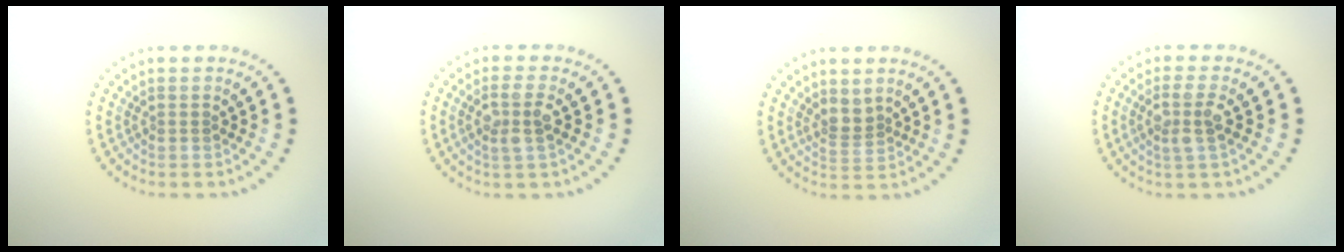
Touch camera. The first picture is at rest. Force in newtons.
{"total": 2.5, "press": 2.2, "slide": 1.1}
{"total": 1.6, "press": 1.1, "slide": 1.2}
{"total": 2.5, "press": 2.2, "slide": 1.2}